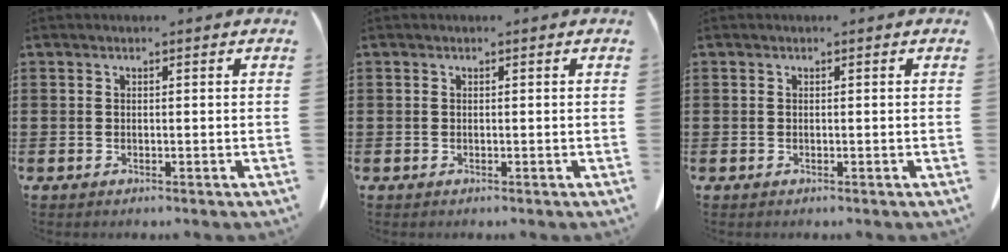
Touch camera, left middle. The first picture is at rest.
{"total": 0.0}
{"total": 0.0}